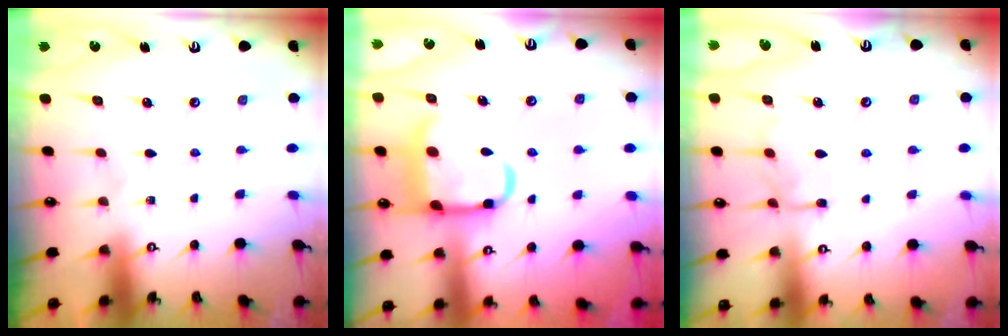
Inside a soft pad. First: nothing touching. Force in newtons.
{"total": 16.0, "press": 15.9, "slide": 1.6}
{"total": 10.9, "press": 10.8, "slide": 0.8}